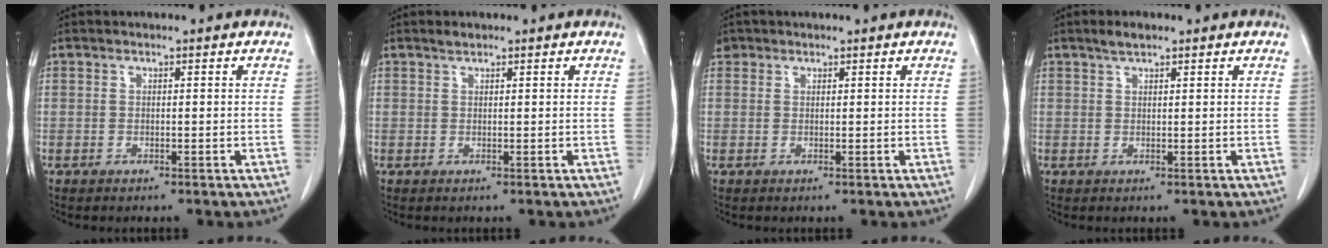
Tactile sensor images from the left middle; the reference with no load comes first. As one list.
[{"total": 0.8, "force": [0.7, 0.2, 0.3], "torque": [-0.012, 0.001, 0.014]}, {"total": 1.2, "force": [0.8, 0.9, 0.0], "torque": [0.005, 0.008, 0.012]}, {"total": 2.0, "force": [1.5, 0.5, 1.1], "torque": [-0.027, 0.006, 0.028]}]